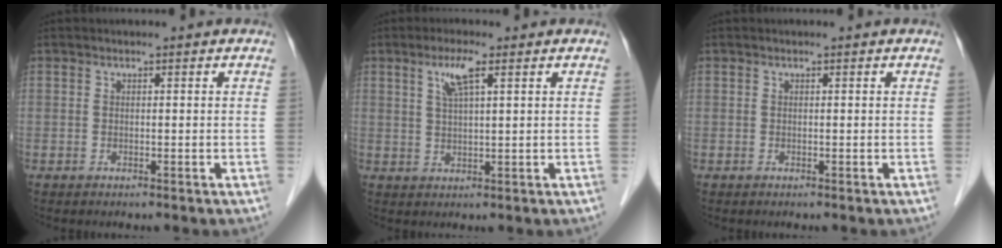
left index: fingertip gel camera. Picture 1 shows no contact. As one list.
[{"total": 4.1, "force": [2.1, 0.5, 3.6], "torque": [-0.074, 0.004, 0.041]}, {"total": 0.0}]